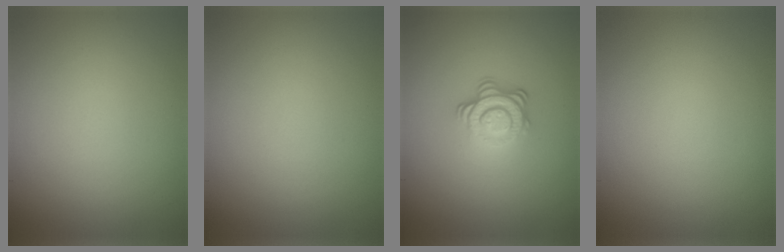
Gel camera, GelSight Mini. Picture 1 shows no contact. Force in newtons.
{"total": 0.0}
{"total": 3.9, "press": 2.7, "slide": 2.8}
{"total": 0.0}